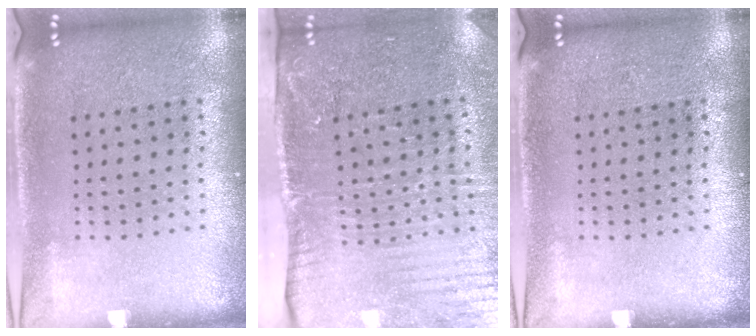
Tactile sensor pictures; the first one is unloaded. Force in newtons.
{"total": 4.5, "press": 3.7, "slide": 2.5}
{"total": 0.0}